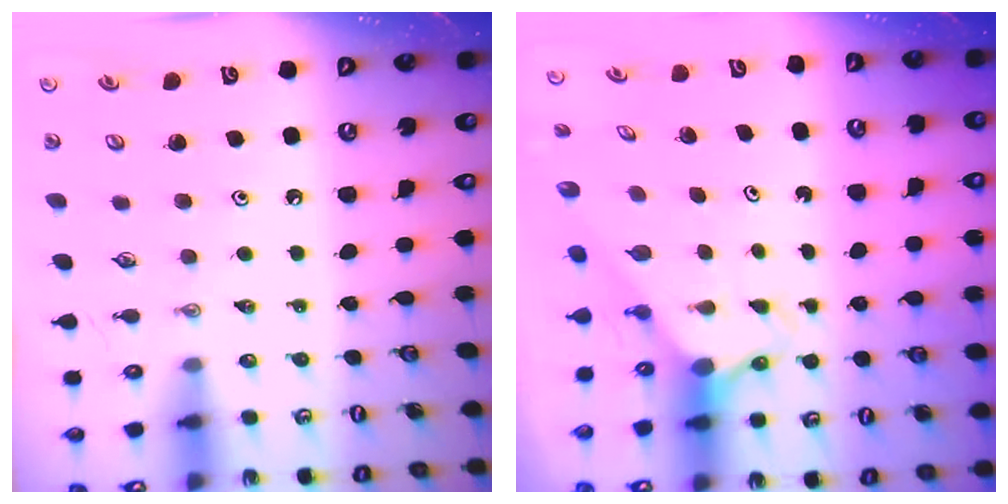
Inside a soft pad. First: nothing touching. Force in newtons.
{"total": 2.7, "press": 2.7, "slide": 0.2}